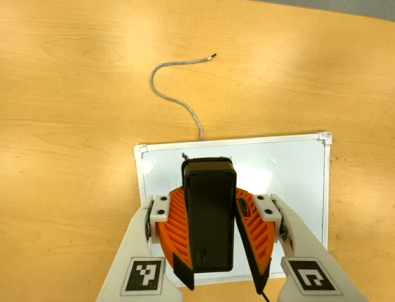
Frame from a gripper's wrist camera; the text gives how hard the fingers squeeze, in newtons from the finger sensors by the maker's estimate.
{"total": 8.7, "left": 8.7, "right": 8.7}